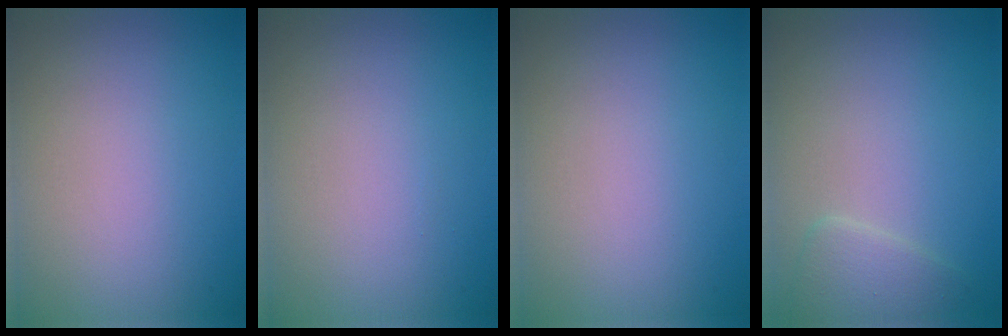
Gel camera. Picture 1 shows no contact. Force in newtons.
{"total": 0.0}
{"total": 0.0}
{"total": 1.9, "press": 1.9, "slide": 0.1}